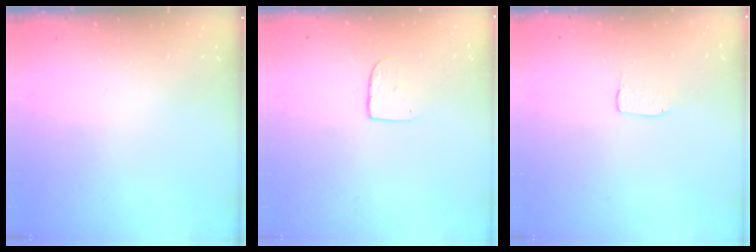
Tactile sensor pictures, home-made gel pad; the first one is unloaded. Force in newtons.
{"total": 5.0, "press": 5.0, "slide": 0.4}
{"total": 2.9, "press": 2.9, "slide": 0.2}